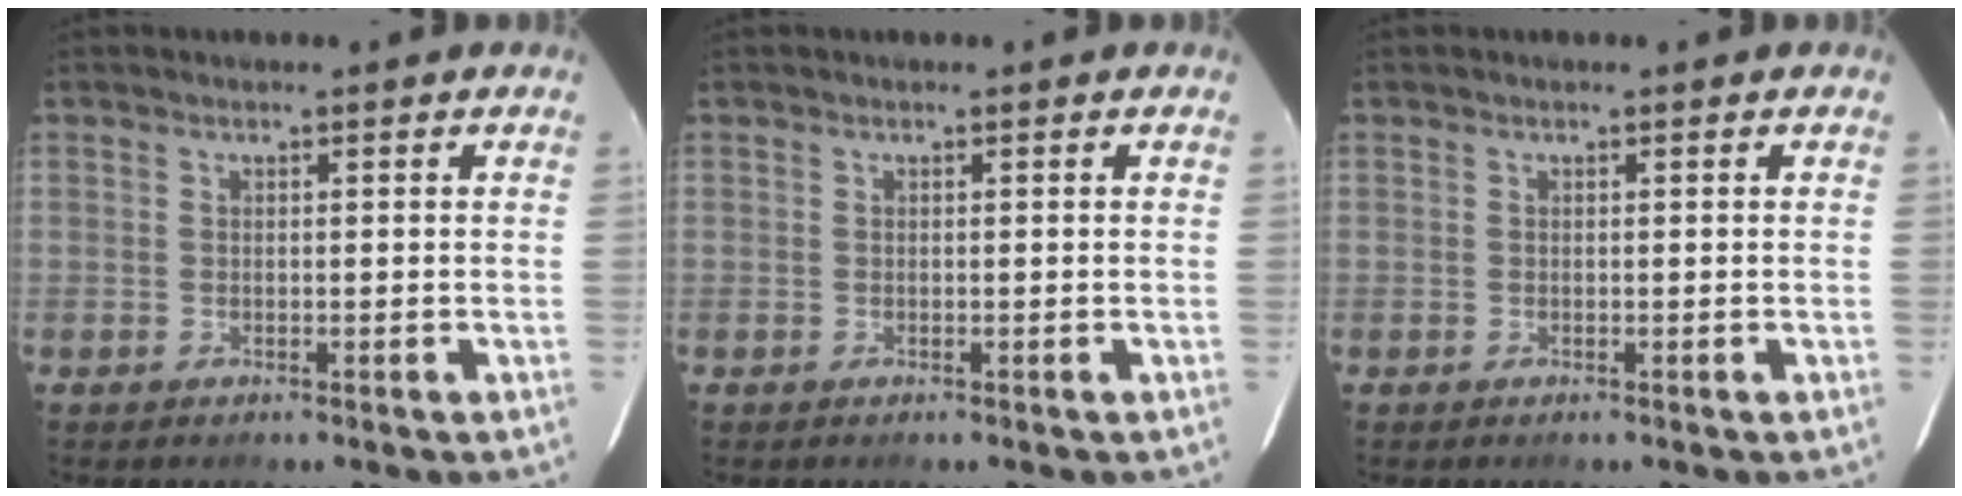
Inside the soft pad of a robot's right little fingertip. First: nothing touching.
{"total": 0.0}
{"total": 0.0}